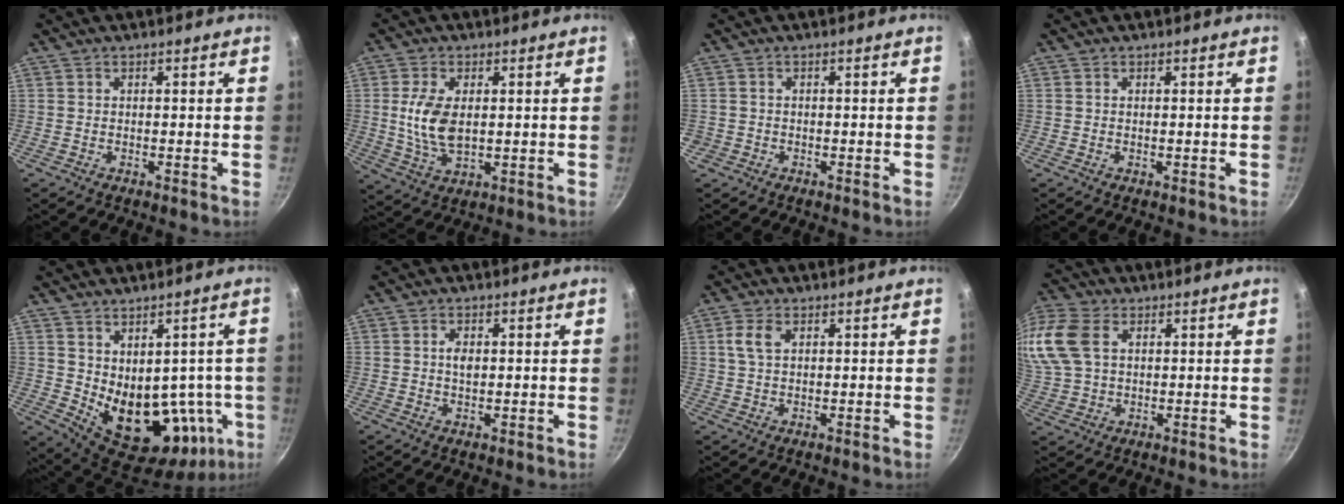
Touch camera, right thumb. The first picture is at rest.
{"total": 8.7, "force": [1.0, 4.7, 7.2], "torque": [-0.145, -0.009, 0.022]}
{"total": 1.5, "force": [-0.6, 1.3, 0.3], "torque": [-0.004, 0.005, -0.006]}
{"total": 0.0}
{"total": 18.1, "force": [-0.5, 11.7, 13.8], "torque": [-0.142, -0.024, 0.025]}
{"total": 2.4, "force": [0.3, 1.4, 1.9], "torque": [-0.026, -0.004, 0.005]}
{"total": 3.9, "force": [1.3, 2.2, 2.9], "torque": [-0.058, 0.004, 0.025]}
{"total": 14.8, "force": [4.3, 10.3, 9.6], "torque": [-0.221, 0.013, 0.084]}